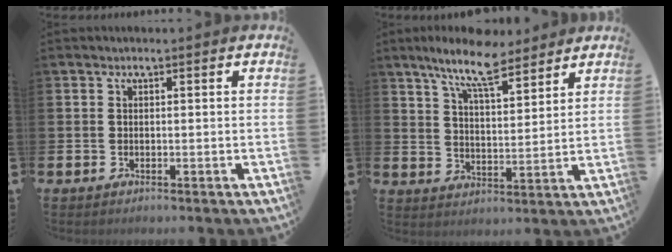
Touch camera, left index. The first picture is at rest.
{"total": 9.4, "force": [8.0, 2.1, 4.5], "torque": [-0.100, -0.029, 0.144]}